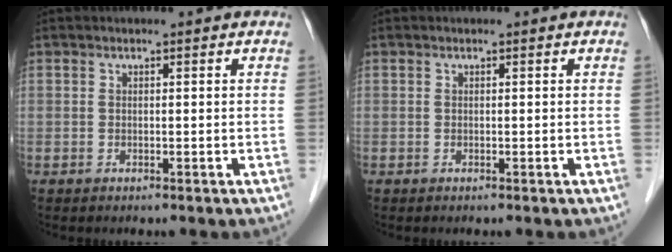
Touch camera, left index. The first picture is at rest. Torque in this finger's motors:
{"motor_torque": [0.00, 0.00, -0.02, 0.00]}